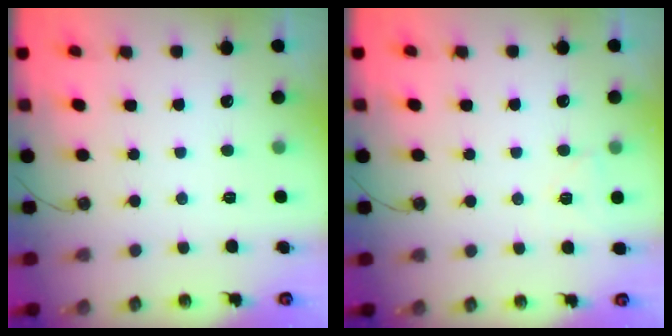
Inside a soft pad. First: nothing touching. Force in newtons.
{"total": 5.1, "press": 4.5, "slide": 2.3}